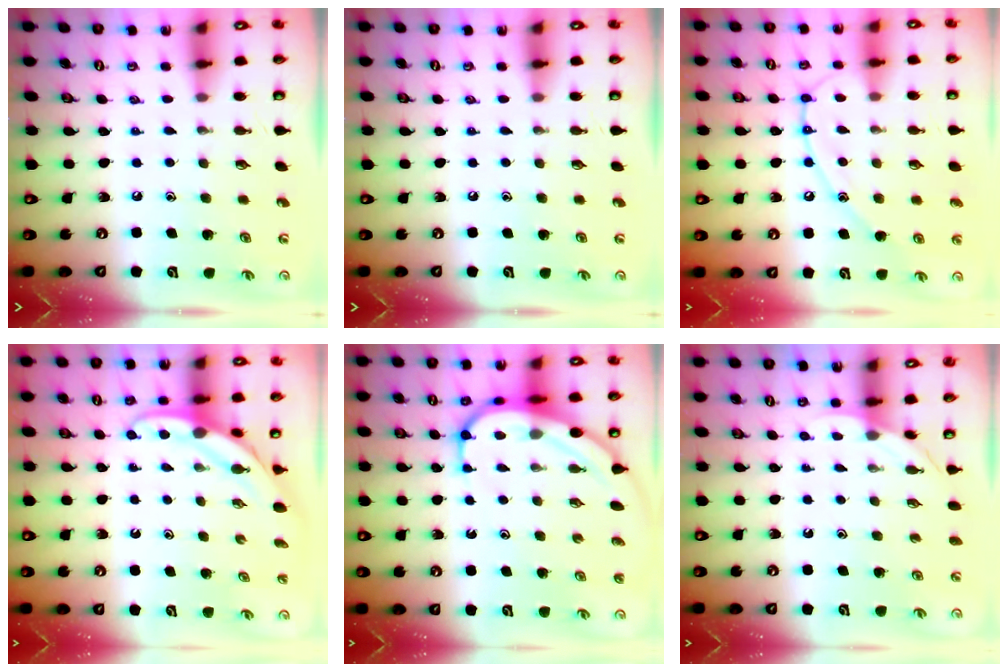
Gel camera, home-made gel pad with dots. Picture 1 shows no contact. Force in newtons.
{"total": 0.0}
{"total": 12.4, "press": 12.3, "slide": 1.1}
{"total": 5.9, "press": 5.9, "slide": 0.3}
{"total": 9.4, "press": 9.4, "slide": 1.0}
{"total": 3.1, "press": 3.1, "slide": 0.3}